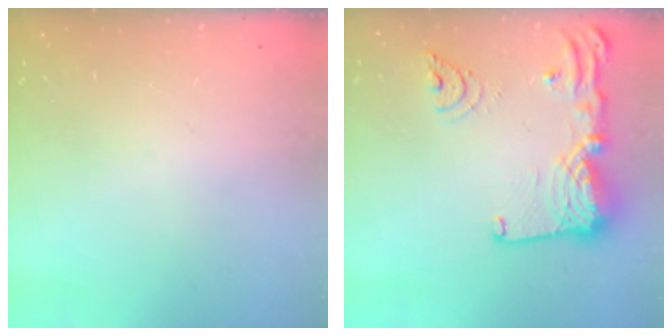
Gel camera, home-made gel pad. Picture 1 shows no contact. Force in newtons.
{"total": 18.5, "press": 18.4, "slide": 1.7}